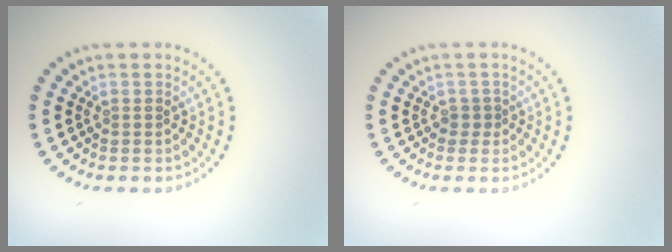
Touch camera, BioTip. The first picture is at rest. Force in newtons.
{"total": 0.7, "press": 0.2, "slide": 0.6}